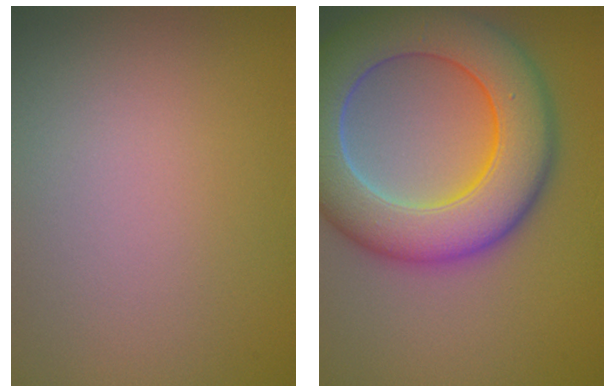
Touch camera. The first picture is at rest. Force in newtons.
{"total": 11.0, "press": 11.0, "slide": 0.6}